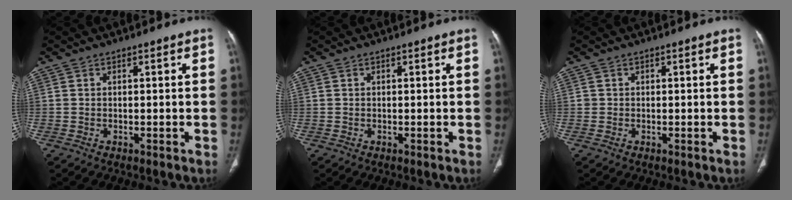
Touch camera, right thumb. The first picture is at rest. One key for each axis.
{"total": 0.0}
{"total": 0.6, "fx": 0.0, "fy": 0.6, "fz": 0.0, "tx": 0.005, "ty": 0.005, "tz": 0.000}